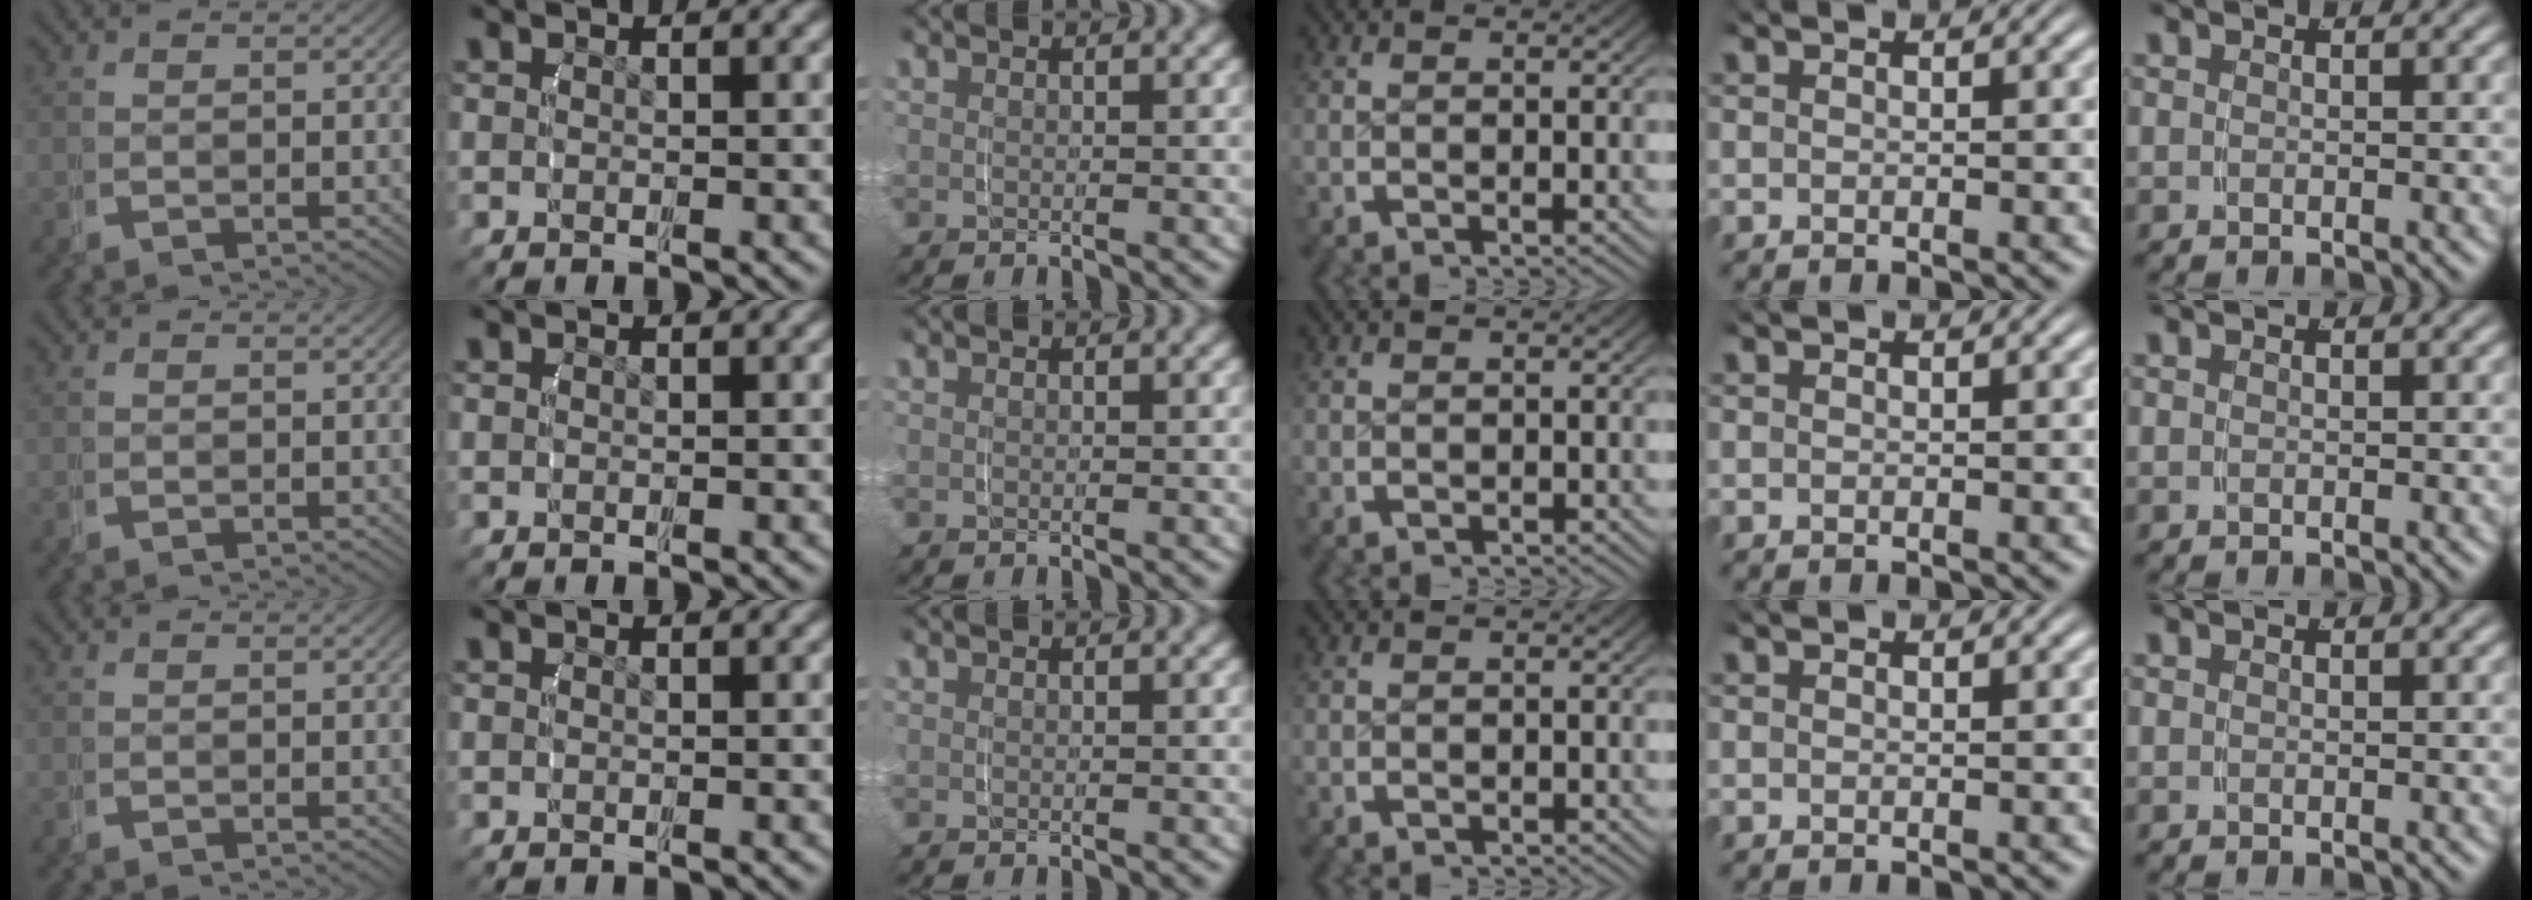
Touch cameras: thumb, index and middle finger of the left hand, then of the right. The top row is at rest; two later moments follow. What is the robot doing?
{"motion": "grasp_and_lifting", "object": "router"}